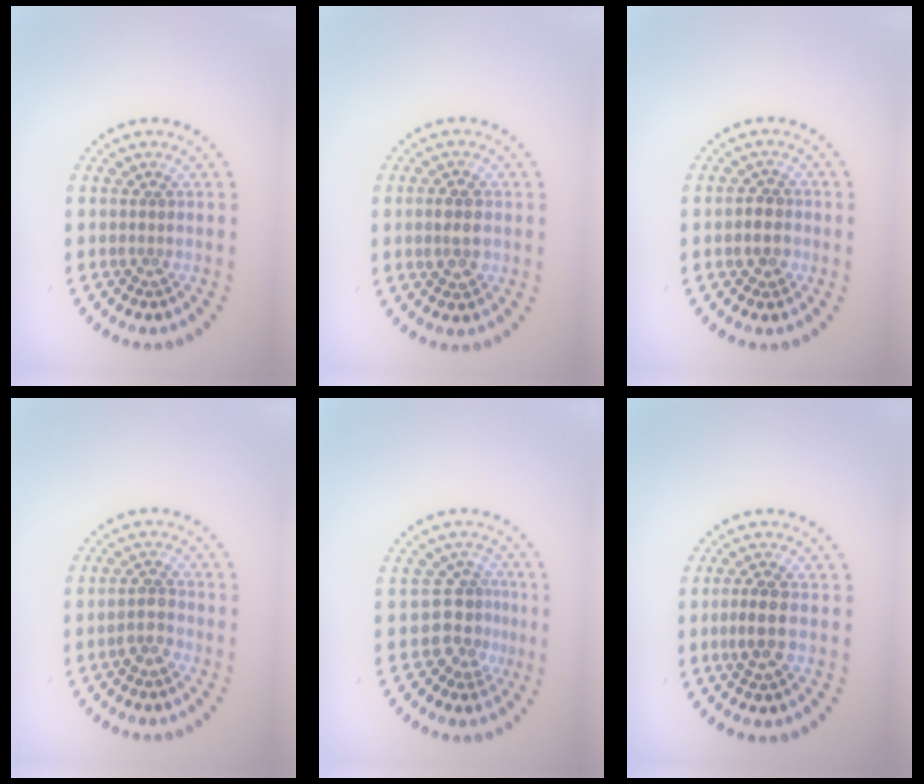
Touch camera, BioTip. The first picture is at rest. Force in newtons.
{"total": 2.3, "press": 2.3, "slide": 0.1}
{"total": 2.4, "press": 2.3, "slide": 0.9}
{"total": 1.7, "press": 1.7, "slide": 0.4}
{"total": 3.1, "press": 2.5, "slide": 2.0}
{"total": 2.4, "press": 2.3, "slide": 0.7}